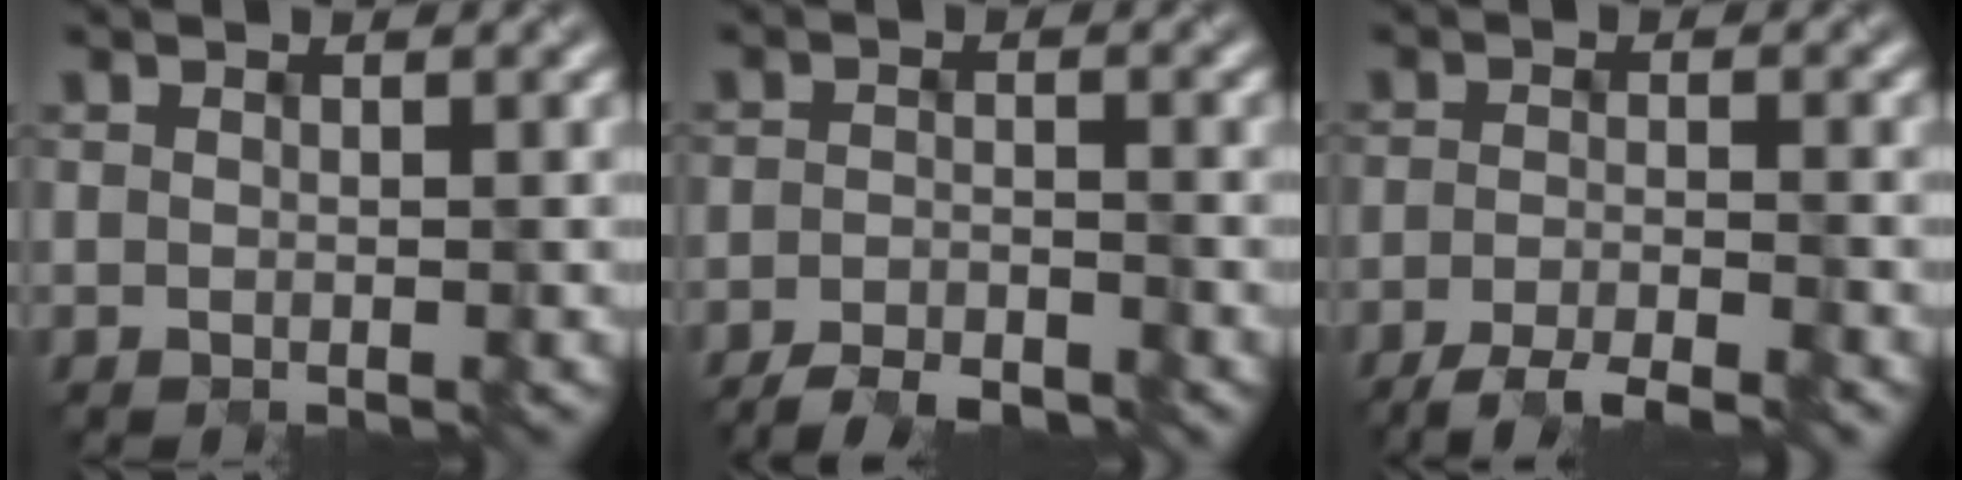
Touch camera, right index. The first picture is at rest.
{"total": 3.9, "force": [-3.5, 0.6, 1.5], "torque": [-0.019, -0.005, -0.062]}
{"total": 4.3, "force": [-3.5, 0.6, 2.5], "torque": [-0.034, -0.006, -0.065]}